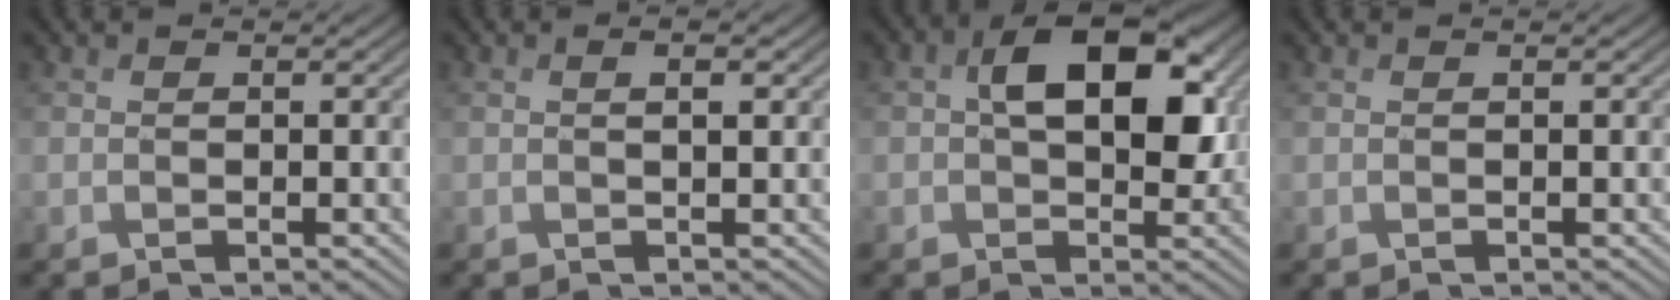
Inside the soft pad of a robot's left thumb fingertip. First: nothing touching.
{"total": 1.8, "force": [0.5, 0.5, 1.7], "torque": [-0.013, -0.008, 0.008]}
{"total": 10.8, "force": [2.2, 6.7, 8.2], "torque": [-0.139, 0.002, 0.032]}
{"total": 0.0}